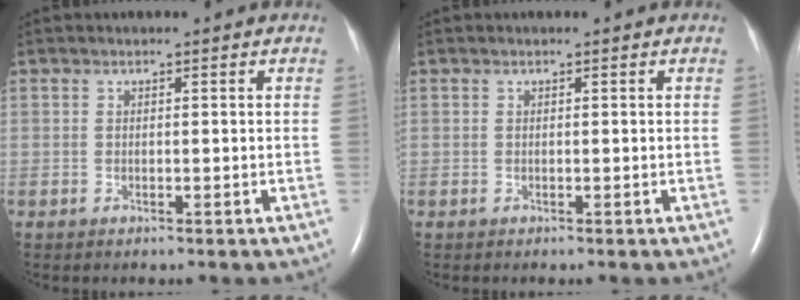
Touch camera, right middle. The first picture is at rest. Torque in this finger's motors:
{"motor_torque": [-0.01, 0.01, 0.00, 0.00]}